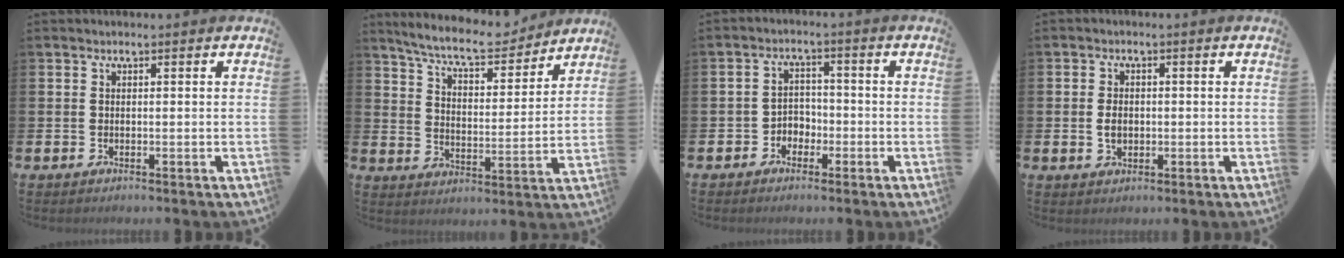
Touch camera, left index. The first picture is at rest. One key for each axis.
{"total": 8.4, "fx": 7.8, "fy": 1.4, "fz": 2.9, "tx": -0.076, "ty": -0.050, "tz": 0.134}
{"total": 2.8, "fx": -1.9, "fy": 2.0, "fz": 0.4, "tx": -0.016, "ty": 0.004, "tz": -0.045}
{"total": 2.5, "fx": 0.0, "fy": 1.7, "fz": 1.9, "tx": -0.022, "ty": 0.000, "tz": -0.004}